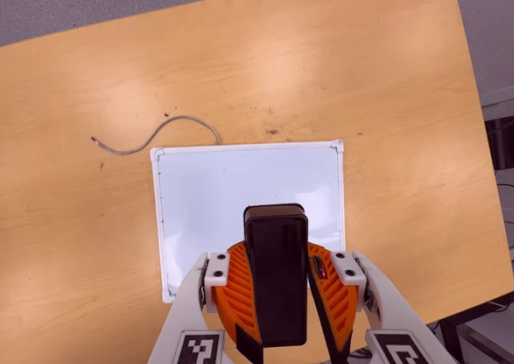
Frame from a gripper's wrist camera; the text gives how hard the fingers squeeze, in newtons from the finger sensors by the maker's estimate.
{"total": 9.8, "left": 9.6, "right": 10.0}